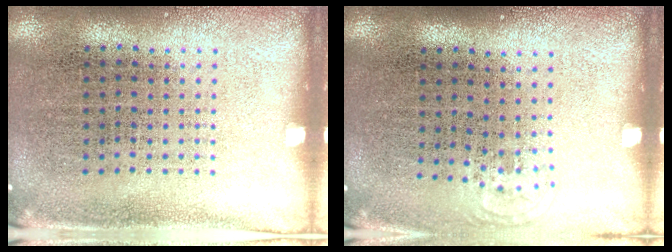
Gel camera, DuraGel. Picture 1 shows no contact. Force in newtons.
{"total": 0.6, "press": 0.5, "slide": 0.3}